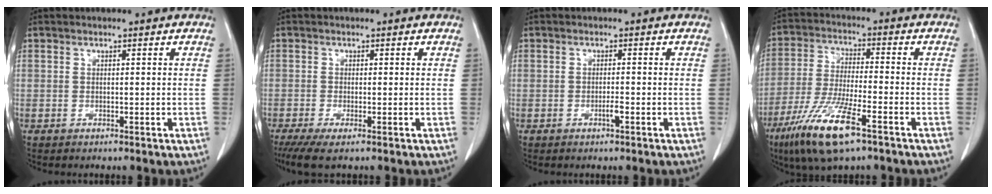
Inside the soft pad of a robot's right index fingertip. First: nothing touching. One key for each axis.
{"total": 3.9, "fx": -2.5, "fy": 0.6, "fz": 3.0, "tx": -0.054, "ty": -0.013, "tz": -0.043}
{"total": 1.3, "fx": -0.7, "fy": 0.1, "fz": 1.1, "tx": -0.023, "ty": 0.000, "tz": -0.011}
{"total": 12.6, "fx": -7.3, "fy": 1.6, "fz": 10.2, "tx": -0.210, "ty": -0.028, "tz": -0.134}